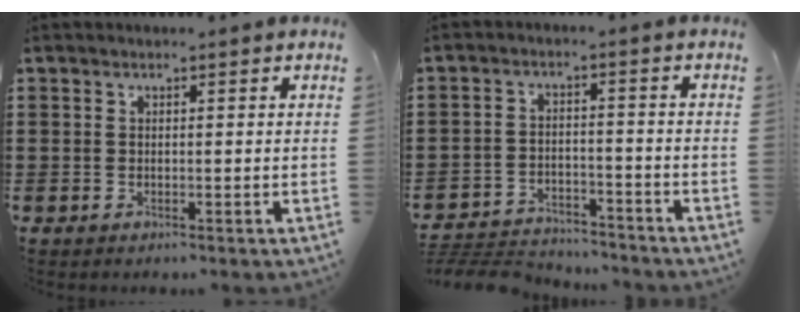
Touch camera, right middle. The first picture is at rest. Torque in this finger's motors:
{"motor_torque": [0.47, 0.18, 0.08, 0.03]}